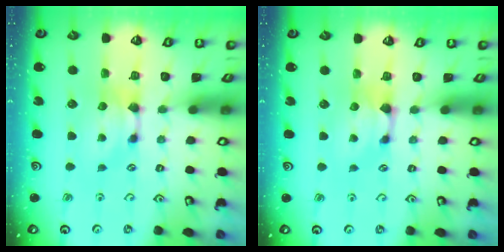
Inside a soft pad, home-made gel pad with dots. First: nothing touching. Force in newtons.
{"total": 0.9, "press": 0.6, "slide": 0.7}